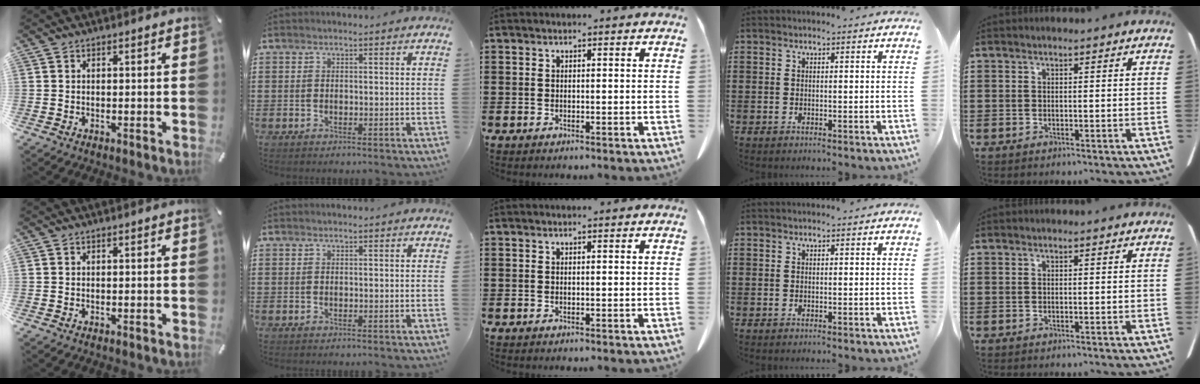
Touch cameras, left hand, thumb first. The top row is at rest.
{}